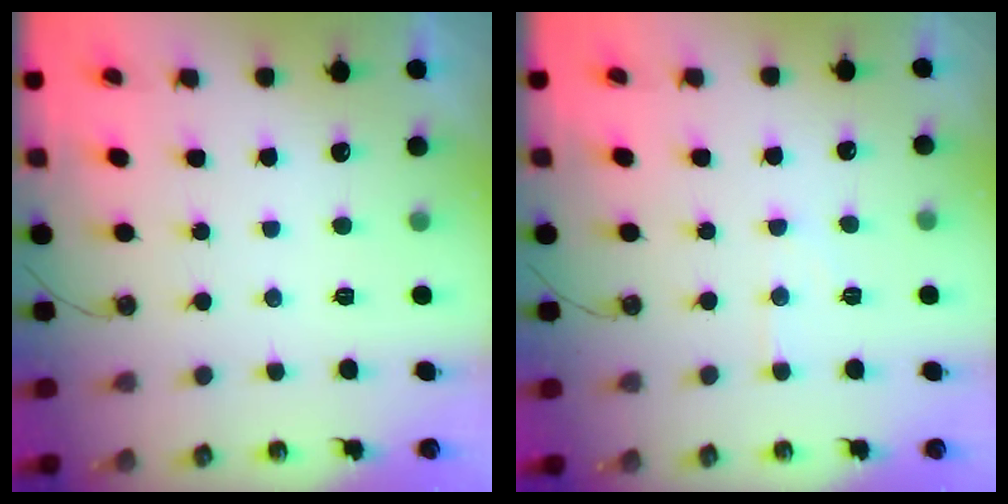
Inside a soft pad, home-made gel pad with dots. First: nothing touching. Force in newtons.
{"total": 5.2, "press": 5.1, "slide": 0.7}